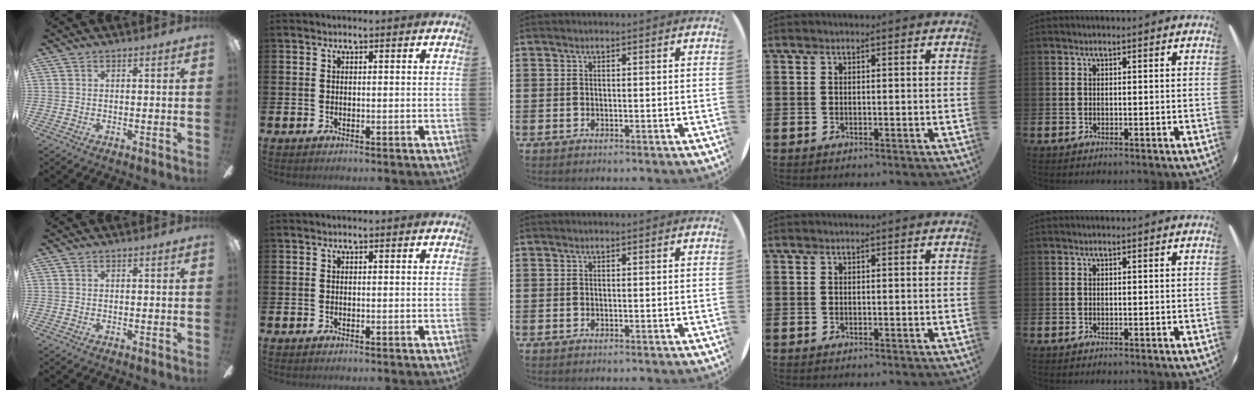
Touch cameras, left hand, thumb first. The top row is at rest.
{}